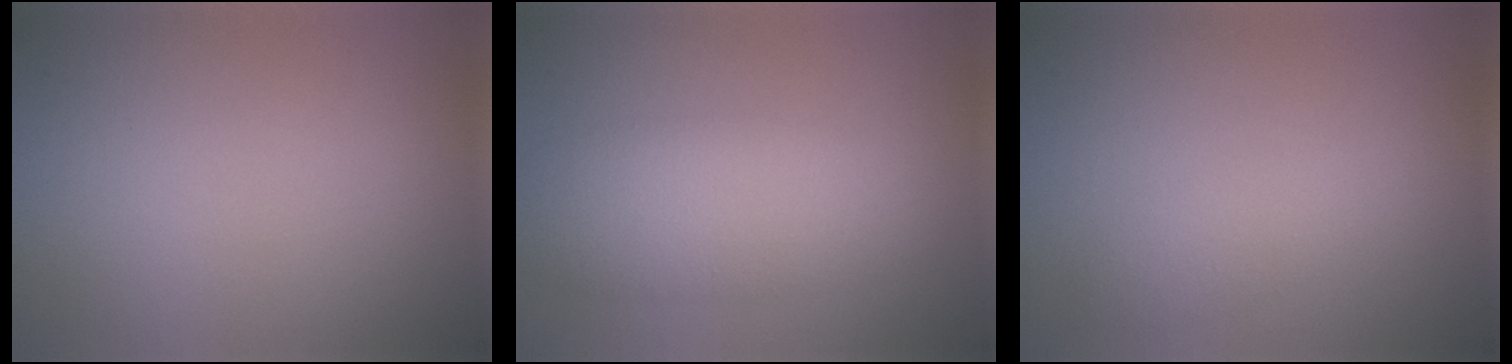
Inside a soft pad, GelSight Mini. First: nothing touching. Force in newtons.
{"total": 5.6, "press": 5.6, "slide": 0.1}
{"total": 2.1, "press": 2.1, "slide": 0.0}